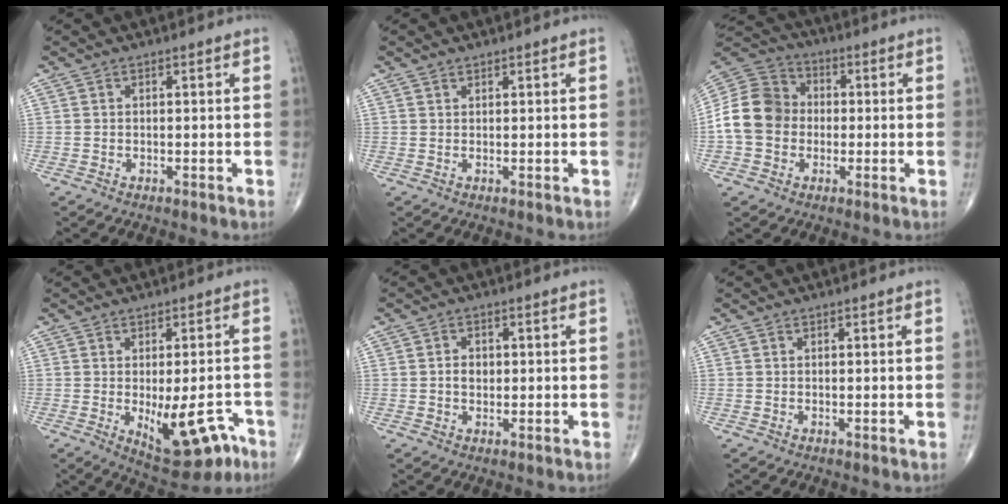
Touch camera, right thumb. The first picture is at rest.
{"total": 0.7, "force": [0.6, 0.3, 0.1], "torque": [0.003, -0.006, 0.009]}
{"total": 12.4, "force": [-1.1, 10.6, 6.4], "torque": [-0.110, 0.035, -0.031]}
{"total": 11.9, "force": [-4.9, 5.3, 9.5], "torque": [-0.104, 0.021, -0.057]}
{"total": 3.0, "force": [0.2, 2.3, 1.9], "torque": [-0.024, 0.004, 0.003]}
{"total": 0.0}